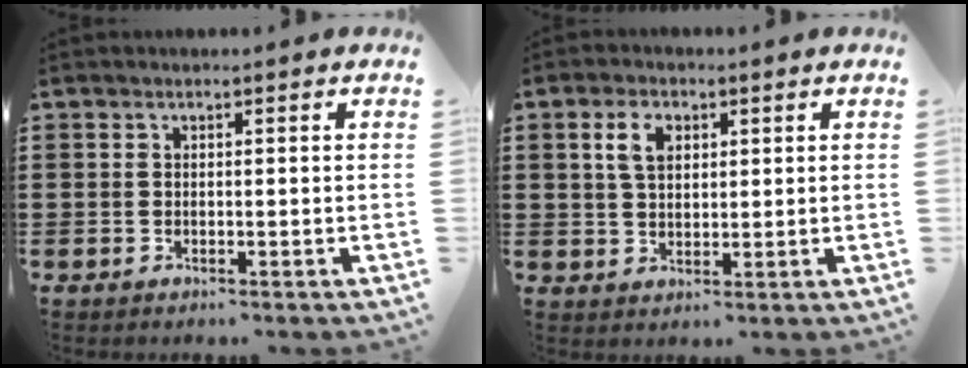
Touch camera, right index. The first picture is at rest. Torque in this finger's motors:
{"motor_torque": [1.37, 0.77, 0.45, 0.06]}